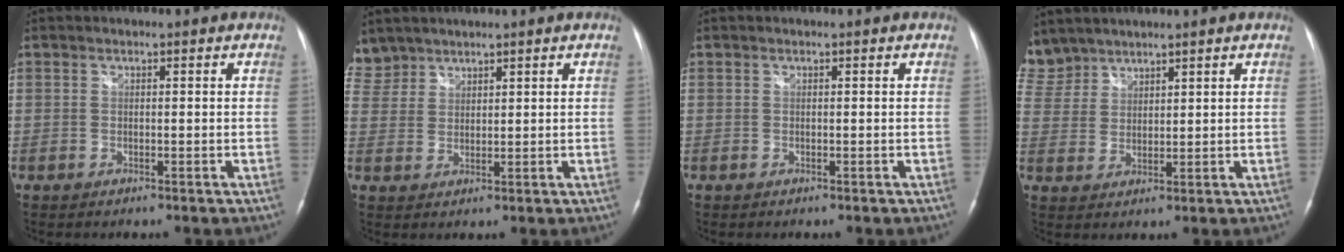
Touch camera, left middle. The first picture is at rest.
{"total": 4.9, "force": [4.2, 2.3, -0.3], "torque": [0.009, 0.012, 0.092]}
{"total": 0.0}
{"total": 7.9, "force": [6.9, 3.9, 0.5], "torque": [-0.026, 0.013, 0.152]}